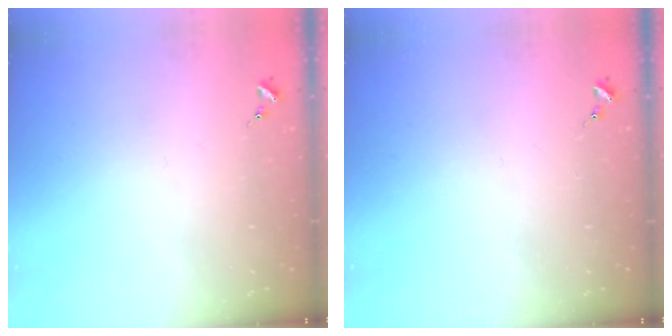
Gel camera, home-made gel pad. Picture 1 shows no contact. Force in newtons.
{"total": 0.0}